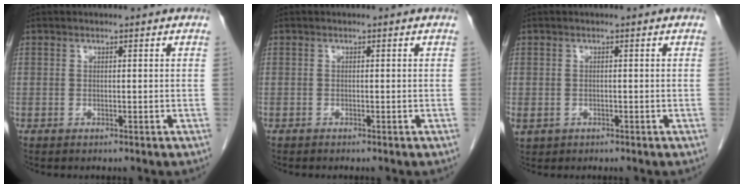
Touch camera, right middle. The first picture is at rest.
{"total": 0.0}
{"total": 2.0, "force": [-0.8, 1.6, 0.9], "torque": [-0.021, -0.001, -0.005]}